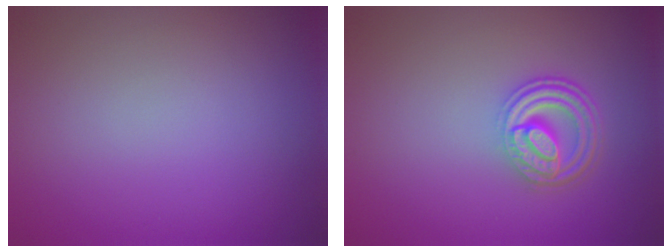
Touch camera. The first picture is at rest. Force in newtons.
{"total": 4.5, "press": 3.4, "slide": 3.0}